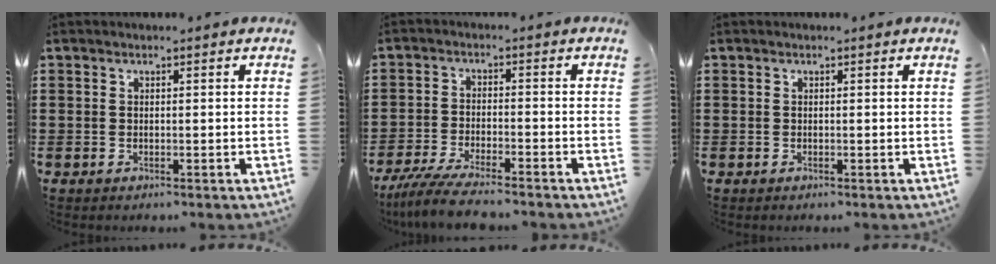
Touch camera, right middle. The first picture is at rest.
{"total": 5.4, "force": [-4.8, 0.3, 2.5], "torque": [-0.069, -0.017, -0.098]}
{"total": 0.0}